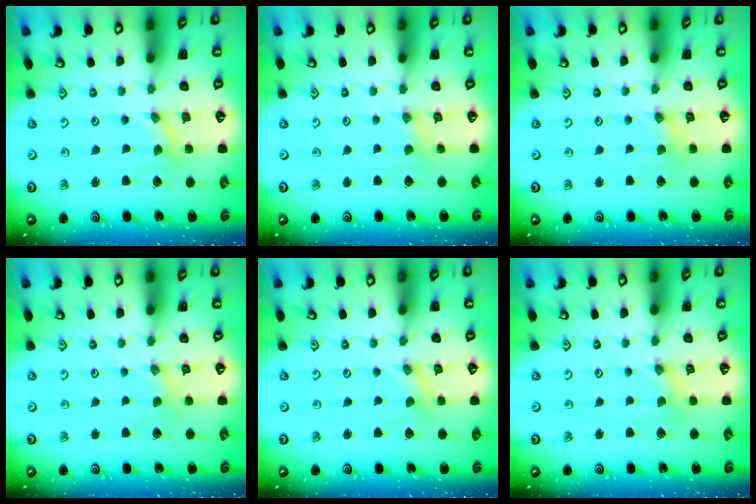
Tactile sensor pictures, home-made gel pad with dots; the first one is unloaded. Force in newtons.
{"total": 2.8, "press": 2.8, "slide": 0.4}
{"total": 1.6, "press": 1.6, "slide": 0.1}
{"total": 0.7, "press": 0.7, "slide": 0.1}
{"total": 0.0}
{"total": 0.0}